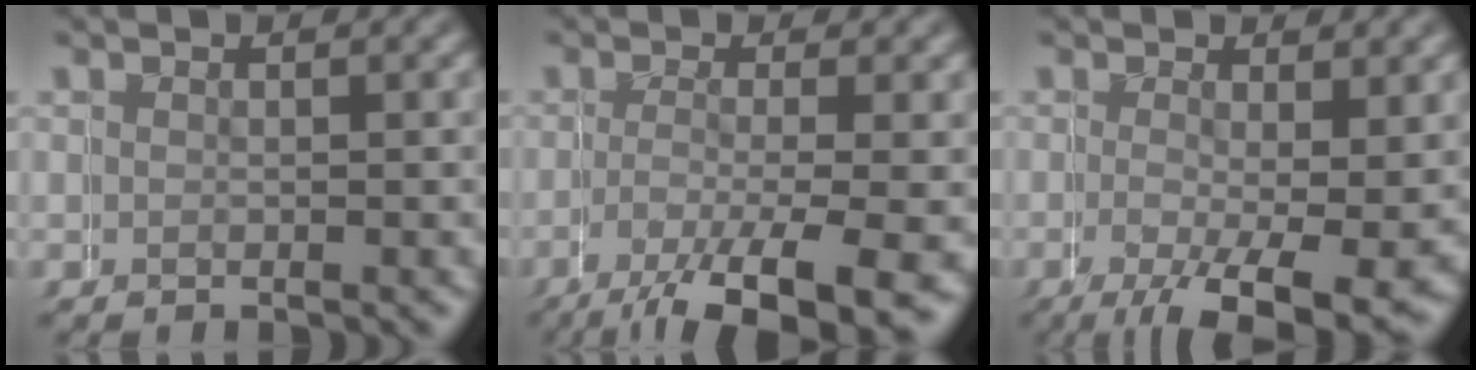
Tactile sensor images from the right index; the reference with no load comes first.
{"total": 4.7, "force": [-2.8, 0.7, 3.7], "torque": [-0.077, -0.024, -0.034]}
{"total": 3.9, "force": [-1.1, 0.8, 3.6], "torque": [-0.052, -0.020, -0.009]}